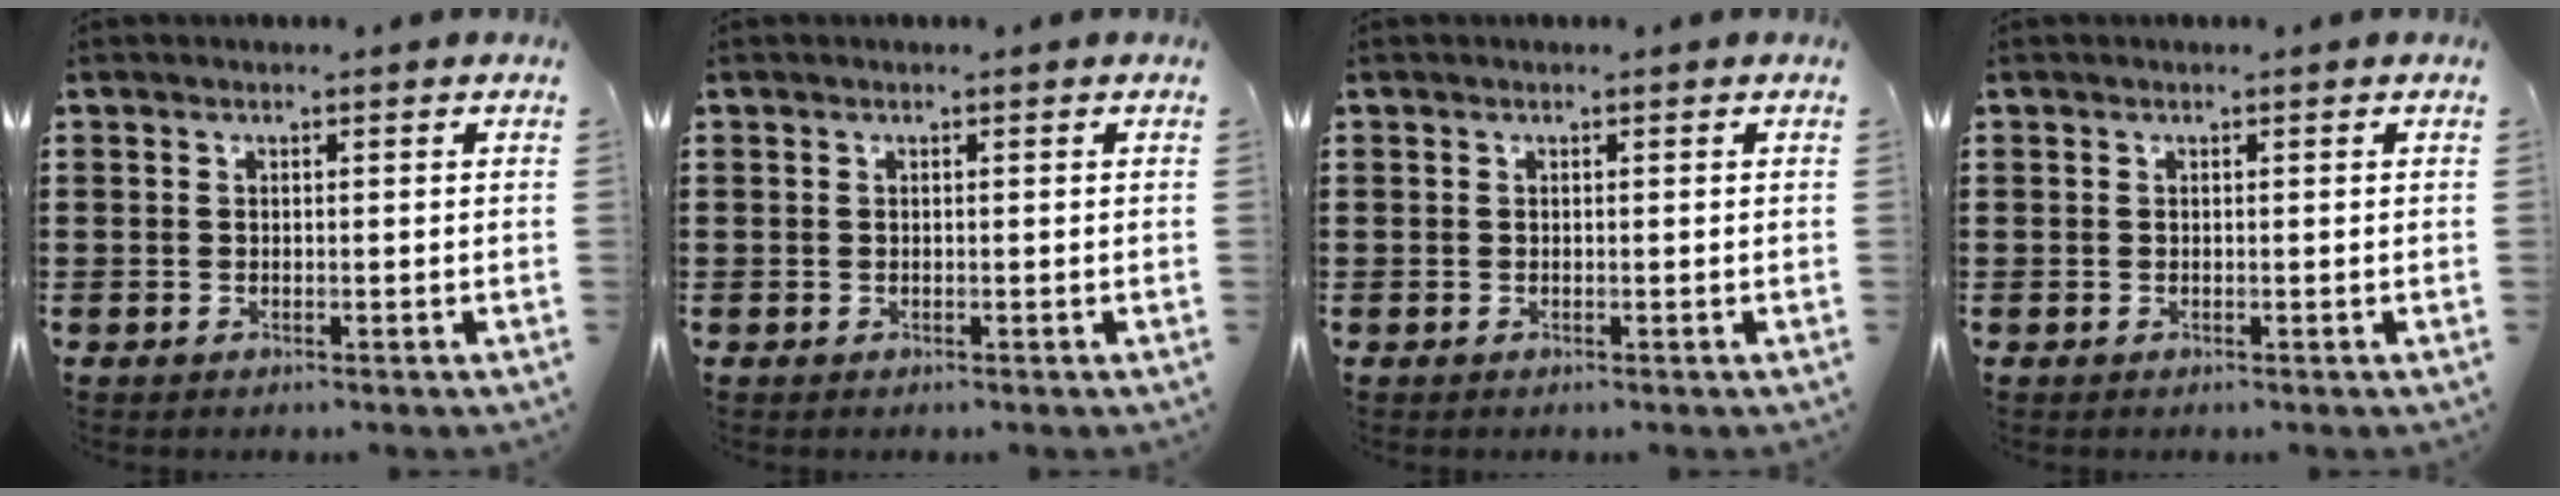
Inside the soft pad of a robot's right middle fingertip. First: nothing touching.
{"total": 0.0}
{"total": 0.0}
{"total": 0.0}